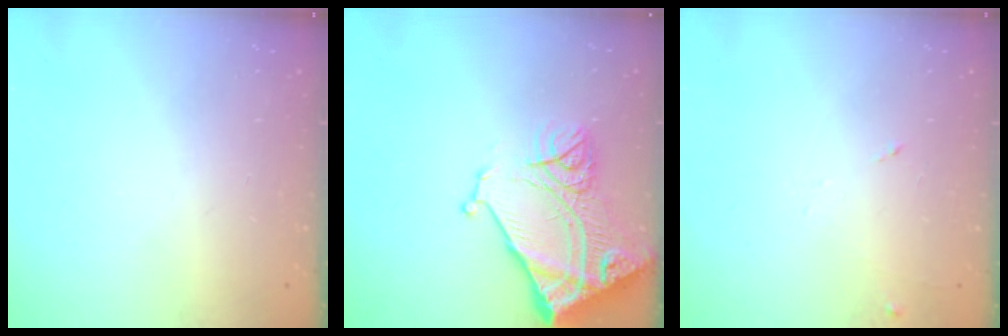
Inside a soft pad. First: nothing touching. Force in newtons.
{"total": 17.1, "press": 17.0, "slide": 1.9}
{"total": 6.1, "press": 6.1, "slide": 0.6}